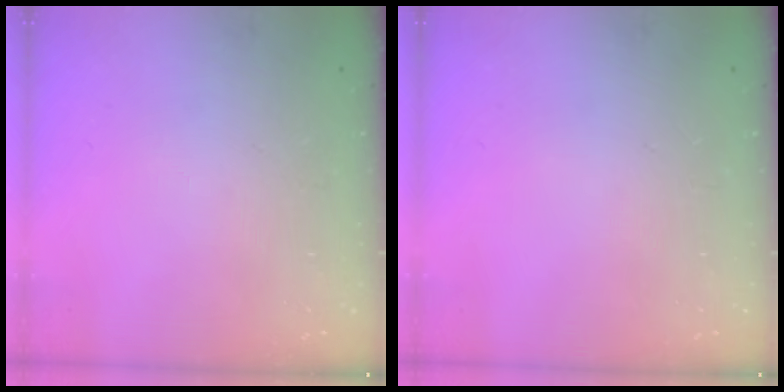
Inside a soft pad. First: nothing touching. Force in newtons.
{"total": 0.0}